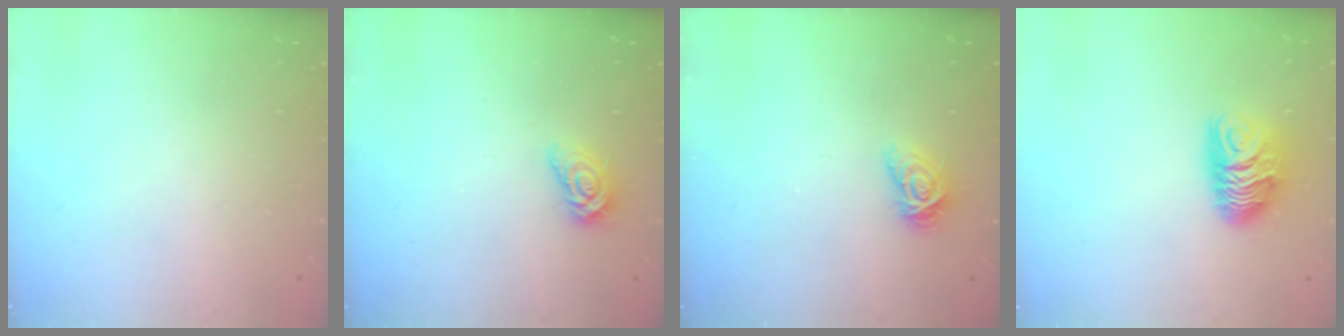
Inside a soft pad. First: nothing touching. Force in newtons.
{"total": 6.4, "press": 6.4, "slide": 0.7}
{"total": 6.4, "press": 6.4, "slide": 0.1}
{"total": 9.1, "press": 9.1, "slide": 0.2}